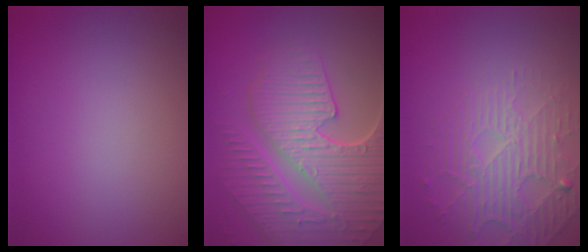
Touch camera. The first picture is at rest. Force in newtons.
{"total": 9.5, "press": 6.4, "slide": 7.1}
{"total": 4.5, "press": 3.3, "slide": 3.1}